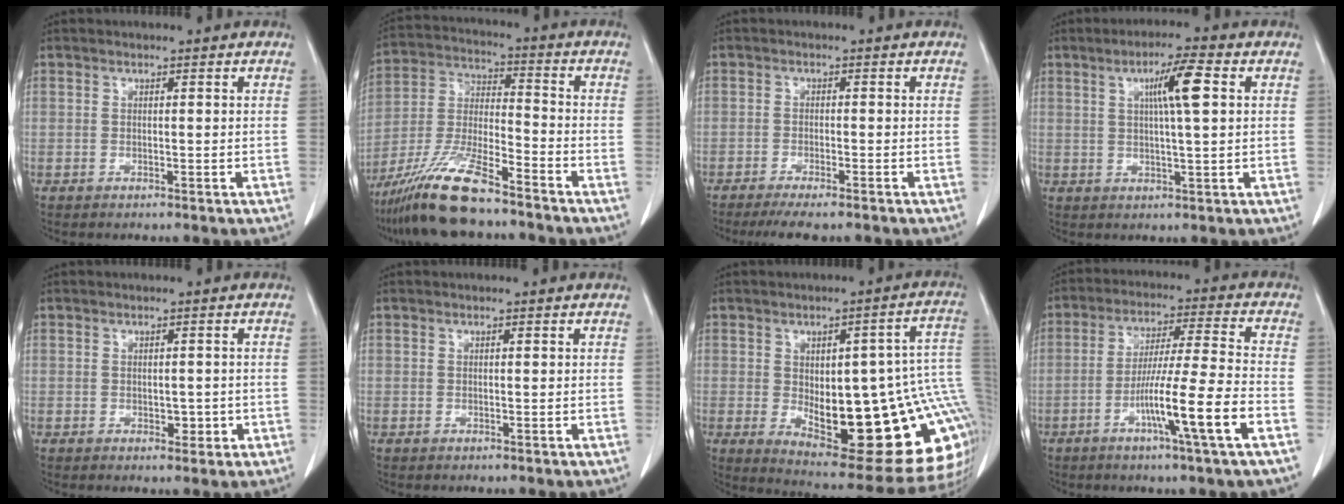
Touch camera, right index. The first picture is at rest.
{"total": 13.8, "force": [-10.6, 1.9, 8.6], "torque": [-0.178, -0.018, -0.196]}
{"total": 5.9, "force": [-4.9, 0.7, 3.2], "torque": [-0.043, -0.011, -0.076]}
{"total": 6.9, "force": [2.0, 0.0, 6.6], "torque": [-0.115, 0.003, 0.032]}
{"total": 2.1, "force": [-0.5, 1.4, 1.5], "torque": [-0.017, 0.002, -0.001]}
{"total": 0.0}
{"total": 26.0, "force": [-2.4, 8.2, 24.6], "torque": [-0.257, 0.014, -0.009]}
{"total": 12.3, "force": [-5.0, -1.3, 11.2], "torque": [-0.199, -0.009, -0.089]}